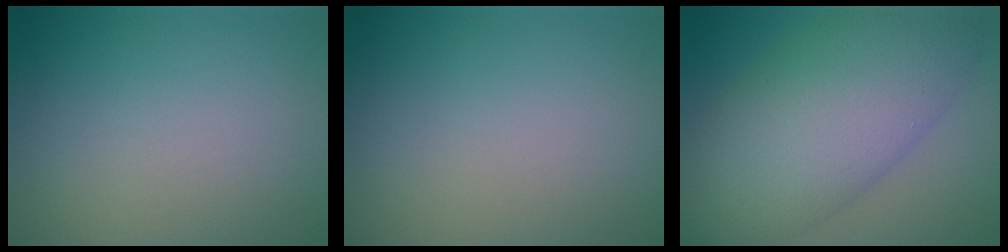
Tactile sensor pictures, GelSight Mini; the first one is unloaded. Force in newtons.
{"total": 0.0}
{"total": 11.7, "press": 11.7, "slide": 0.2}